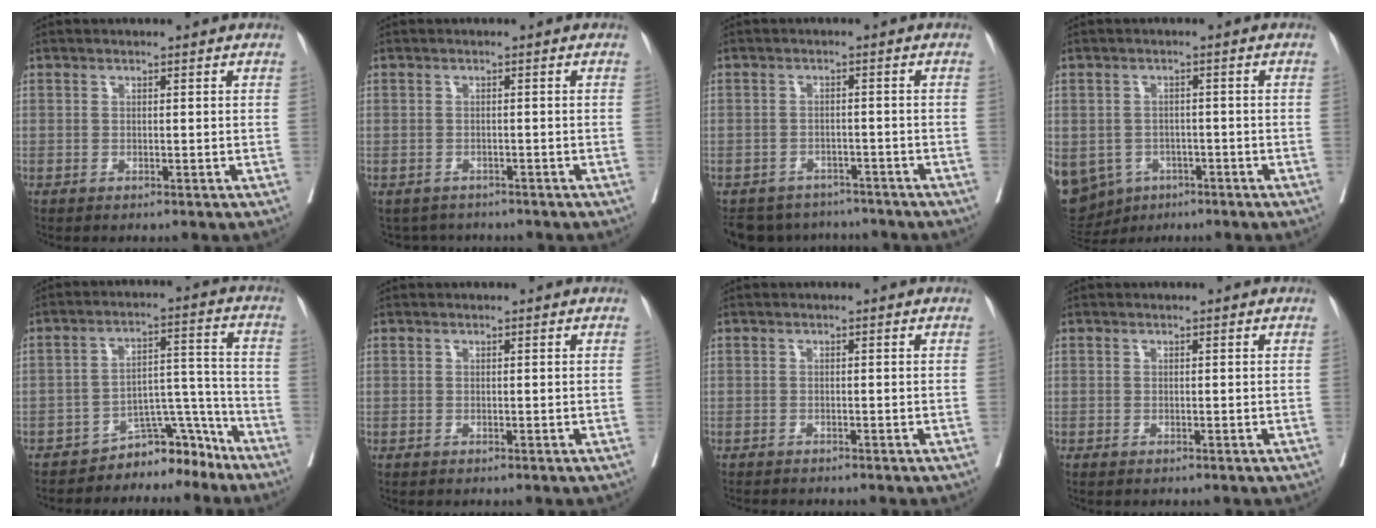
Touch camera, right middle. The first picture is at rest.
{"total": 5.7, "force": [-5.2, 2.3, 0.7], "torque": [-0.011, 0.000, -0.068]}
{"total": 10.7, "force": [-9.7, 4.1, 1.9], "torque": [-0.036, 0.009, -0.125]}
{"total": 20.1, "force": [-8.9, 16.2, 8.0], "torque": [-0.276, -0.011, -0.123]}
{"total": 8.0, "force": [-7.4, 2.6, 1.5], "torque": [-0.001, 0.062, -0.119]}
{"total": 0.0}
{"total": 3.5, "force": [-3.3, 0.3, 1.2], "torque": [-0.016, -0.009, -0.052]}
{"total": 0.5, "force": [-0.4, 0.1, 0.2], "torque": [0.000, -0.001, -0.008]}